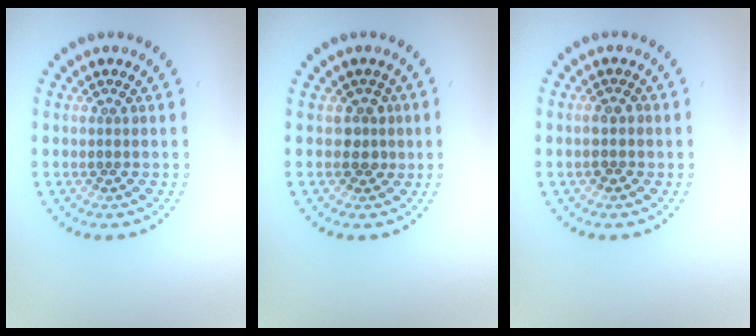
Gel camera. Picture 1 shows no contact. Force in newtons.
{"total": 1.7, "press": 1.2, "slide": 1.1}
{"total": 1.6, "press": 1.6, "slide": 0.4}